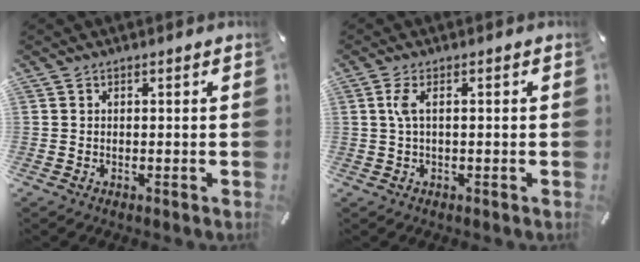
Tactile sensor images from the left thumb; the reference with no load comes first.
{"total": 3.6, "force": [0.2, 0.9, 3.5], "torque": [-0.073, 0.000, -0.001]}